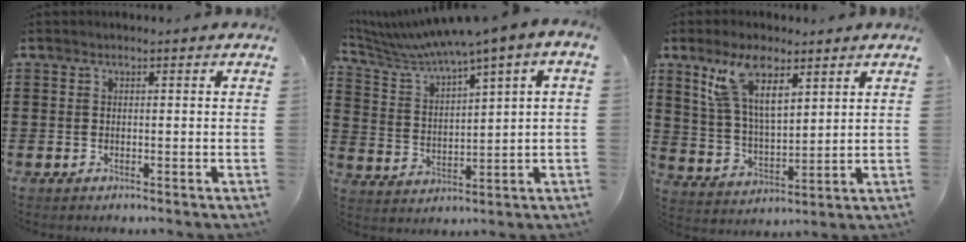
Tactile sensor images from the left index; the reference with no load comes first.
{"total": 4.9, "force": [3.9, -0.5, 3.0], "torque": [-0.079, -0.031, 0.059]}
{"total": 10.0, "force": [6.3, 3.8, 6.8], "torque": [-0.149, -0.001, 0.118]}